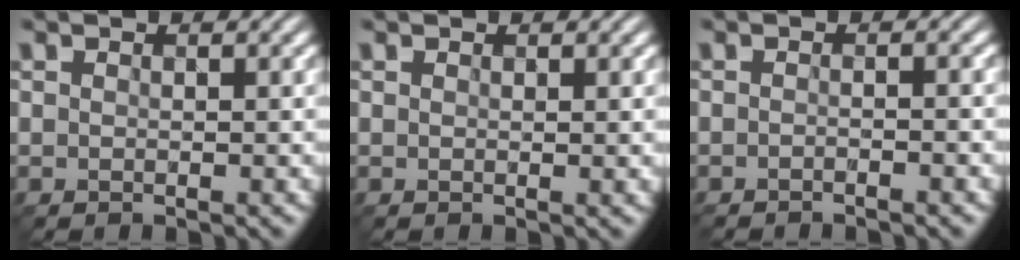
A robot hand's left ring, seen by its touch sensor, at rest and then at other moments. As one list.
[{"total": 1.0, "force": [0.4, 0.3, 0.9], "torque": [-0.005, 0.004, 0.004]}, {"total": 1.8, "force": [-1.2, 0.4, 1.3], "torque": [-0.018, -0.005, -0.030]}]